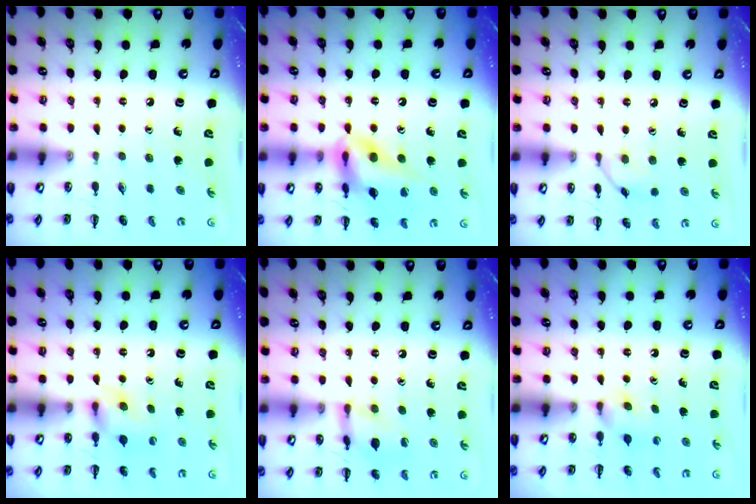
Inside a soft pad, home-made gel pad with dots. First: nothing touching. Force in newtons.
{"total": 18.0, "press": 17.8, "slide": 2.9}
{"total": 6.8, "press": 6.7, "slide": 1.2}
{"total": 6.3, "press": 6.2, "slide": 1.4}
{"total": 12.1, "press": 12.0, "slide": 1.8}
{"total": 2.5, "press": 2.3, "slide": 1.0}